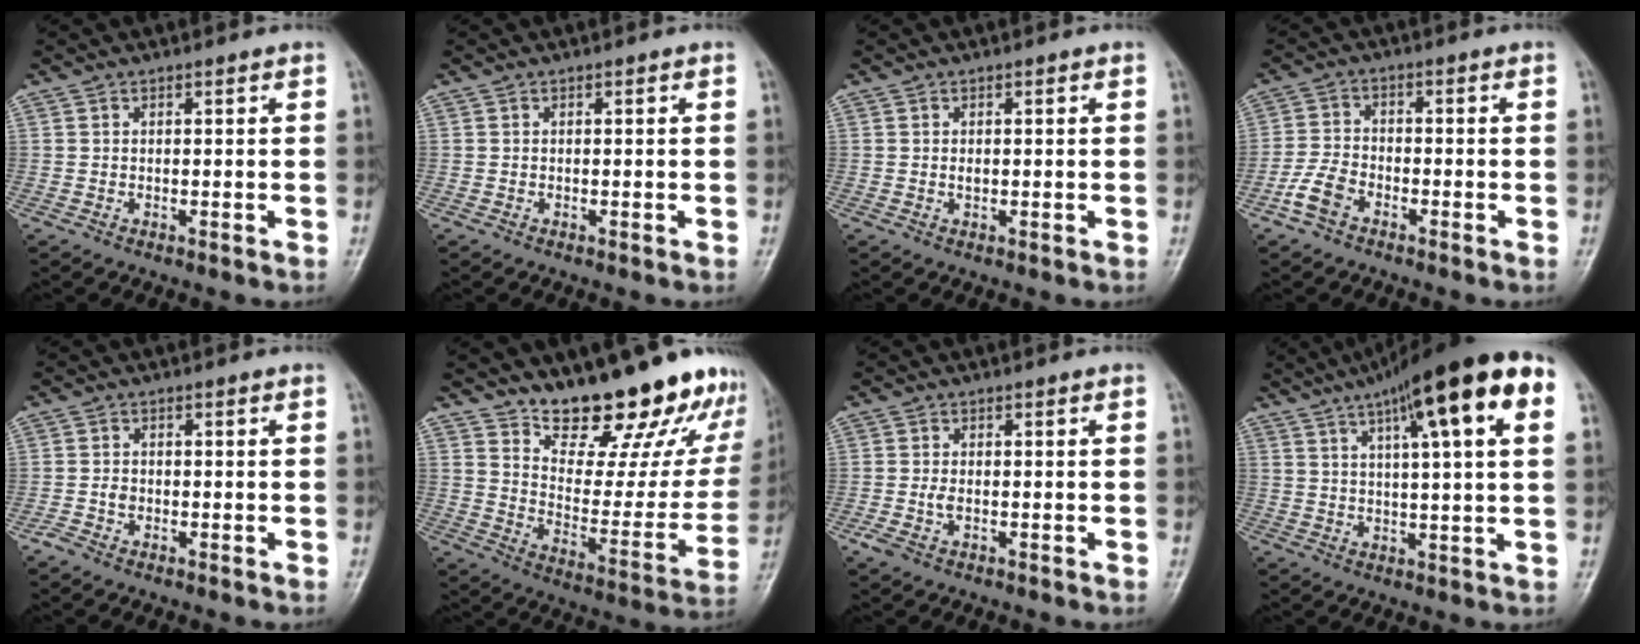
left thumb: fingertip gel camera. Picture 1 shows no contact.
{"total": 0.0}
{"total": 0.6, "force": [-0.1, 0.4, 0.4], "torque": [-0.006, 0.001, -0.002]}
{"total": 5.1, "force": [-3.1, 2.9, 2.7], "torque": [-0.059, 0.015, -0.068]}
{"total": 1.9, "force": [-1.2, 1.1, 0.9], "torque": [-0.024, 0.006, -0.026]}
{"total": 22.9, "force": [18.8, 8.4, 10.0], "torque": [-0.095, -0.127, 0.263]}
{"total": 2.5, "force": [-1.0, 1.3, 1.9], "torque": [-0.053, 0.005, -0.020]}
{"total": 19.8, "force": [8.7, 3.8, 17.3], "torque": [-0.260, 0.012, 0.126]}